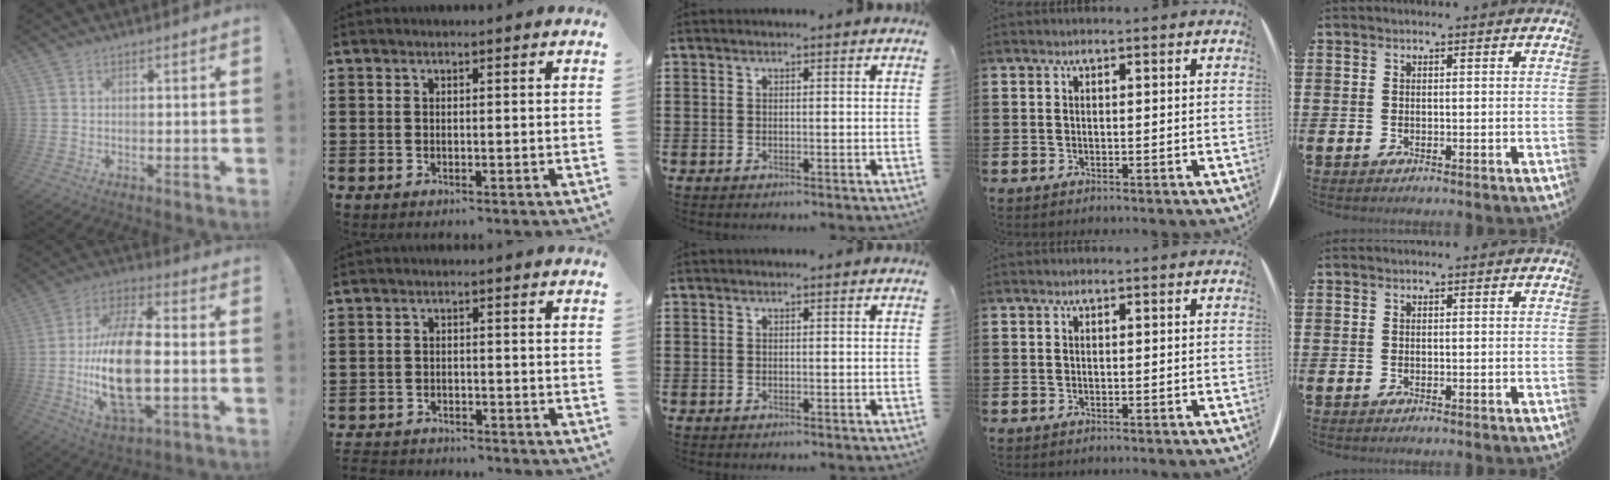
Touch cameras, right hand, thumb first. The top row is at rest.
{"thumb": {"total": 20.9, "force": [-2.7, 9.7, 18.3], "torque": [-0.370, 0.000, -0.044]}, "index": {"total": 2.3, "force": [-2.2, 0.3, -0.2], "torque": [-0.005, -0.001, -0.051]}}